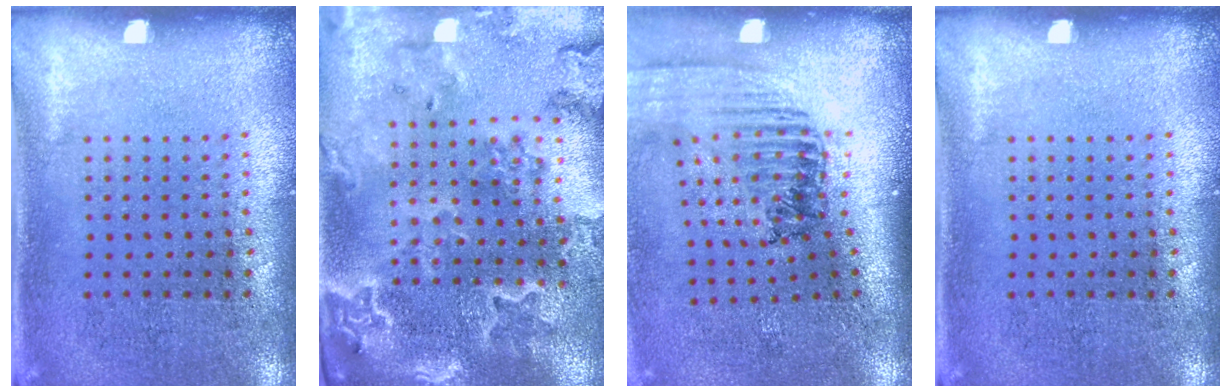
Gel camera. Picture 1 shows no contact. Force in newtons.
{"total": 2.4, "press": 2.3, "slide": 0.7}
{"total": 1.5, "press": 1.4, "slide": 0.4}
{"total": 0.0}